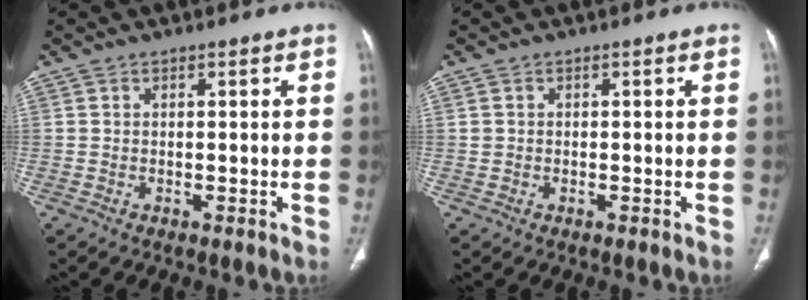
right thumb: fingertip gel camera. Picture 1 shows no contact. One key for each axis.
{"total": 0.6, "fx": 0.0, "fy": 0.6, "fz": 0.2, "tx": -0.002, "ty": 0.002, "tz": 0.002}